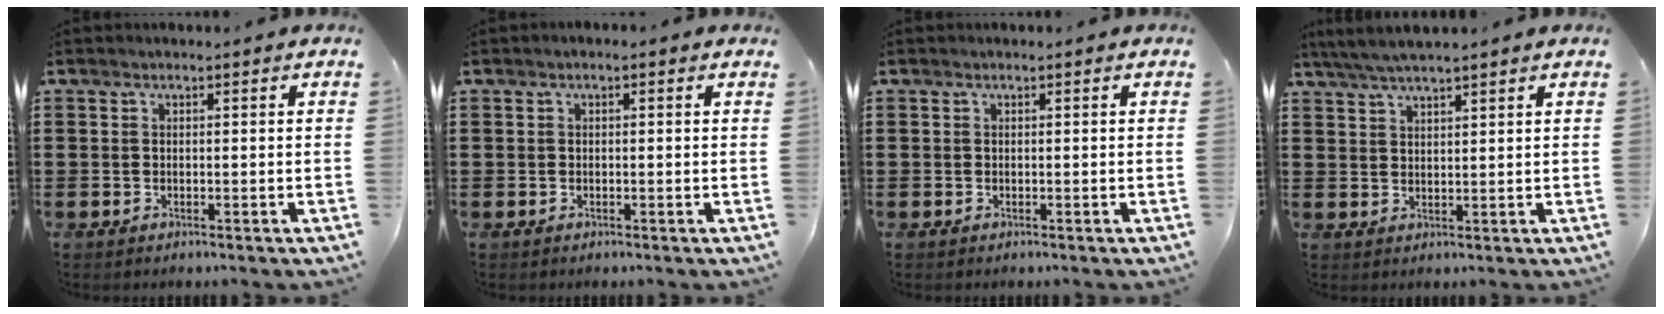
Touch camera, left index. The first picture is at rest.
{"total": 0.5, "force": [-0.3, 0.1, 0.4], "torque": [-0.007, -0.003, -0.005]}
{"total": 0.0}
{"total": 3.5, "force": [3.1, 0.0, 1.7], "torque": [-0.039, -0.003, 0.057]}